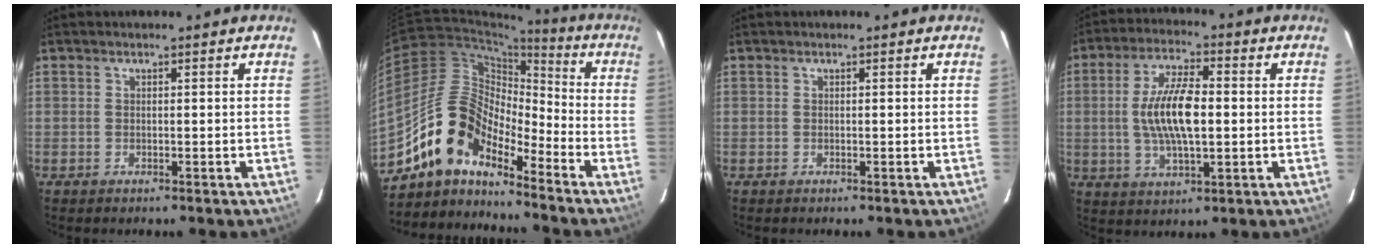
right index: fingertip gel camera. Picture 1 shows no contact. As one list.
[{"total": 12.7, "force": [-10.4, 4.7, 5.4], "torque": [-0.097, 0.024, -0.207]}, {"total": 0.0}, {"total": 11.4, "force": [0.0, 4.0, 10.7], "torque": [-0.209, 0.006, 0.002]}]